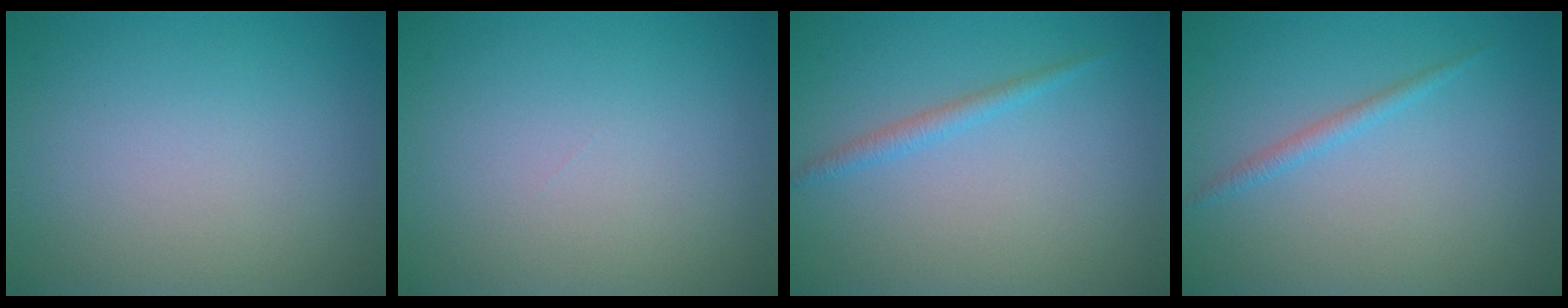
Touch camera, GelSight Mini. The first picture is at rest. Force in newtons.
{"total": 0.0}
{"total": 1.3, "press": 1.3, "slide": 0.1}
{"total": 1.2, "press": 1.2, "slide": 0.1}